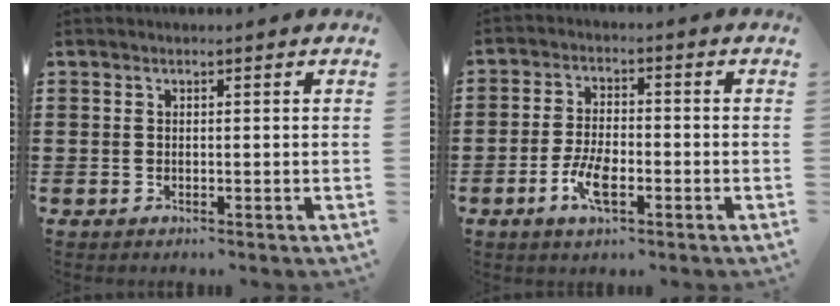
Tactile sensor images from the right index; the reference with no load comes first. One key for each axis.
{"total": 5.7, "fx": -2.3, "fy": 2.3, "fz": 4.7, "tx": -0.104, "ty": 0.000, "tz": -0.049}